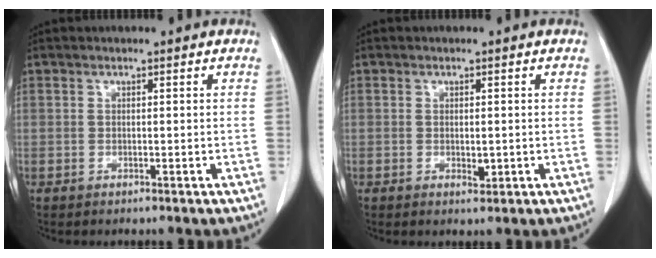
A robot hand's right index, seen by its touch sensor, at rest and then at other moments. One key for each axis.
{"total": 1.3, "fx": -0.1, "fy": 0.7, "fz": 1.2, "tx": -0.019, "ty": -0.005, "tz": 0.001}